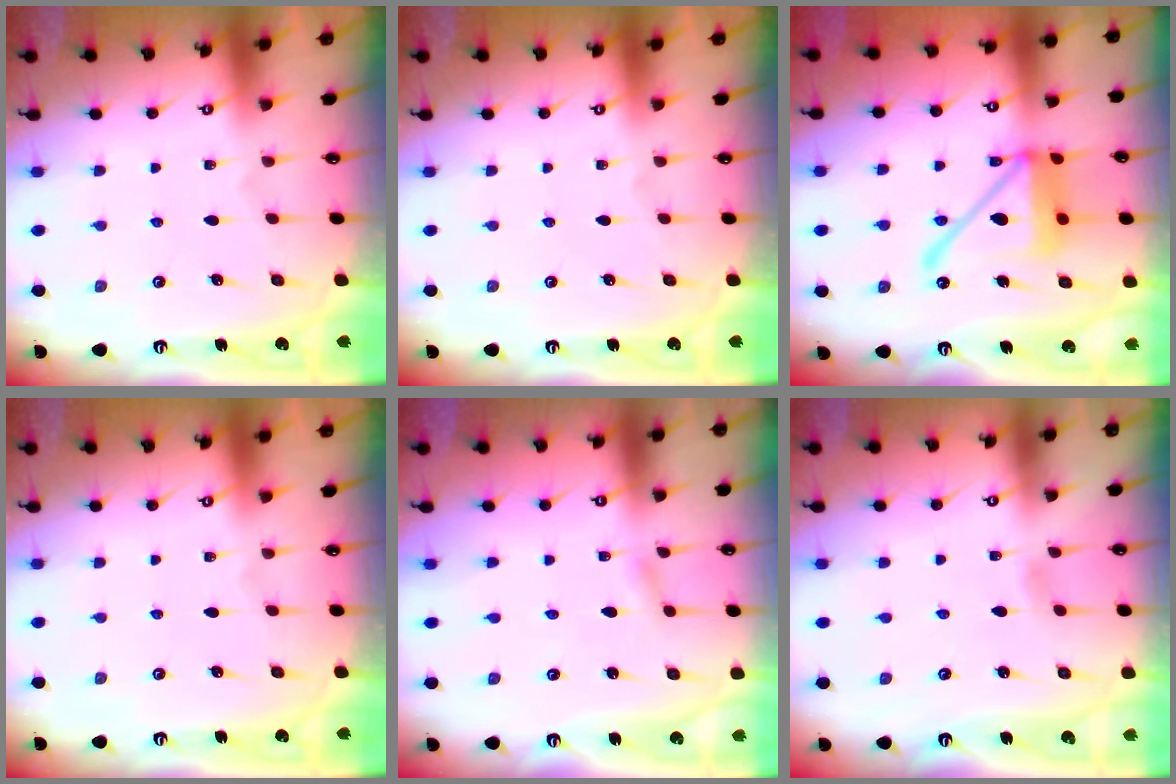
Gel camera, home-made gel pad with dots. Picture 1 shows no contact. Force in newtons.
{"total": 0.0}
{"total": 18.2, "press": 18.1, "slide": 1.9}
{"total": 0.0}
{"total": 1.6, "press": 1.6, "slide": 0.2}
{"total": 3.5, "press": 3.5, "slide": 0.4}